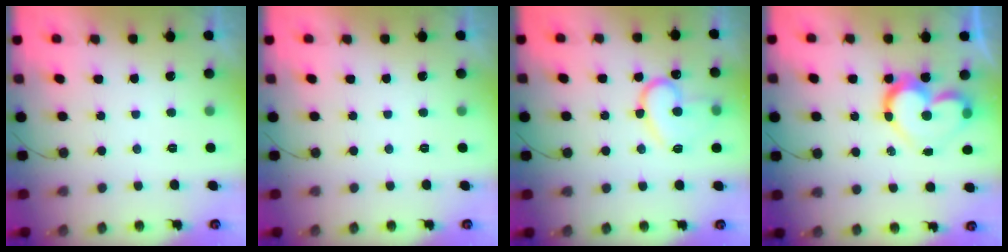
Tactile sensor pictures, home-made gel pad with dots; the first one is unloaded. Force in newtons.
{"total": 0.0}
{"total": 15.2, "press": 15.2, "slide": 1.3}
{"total": 14.4, "press": 14.4, "slide": 1.2}